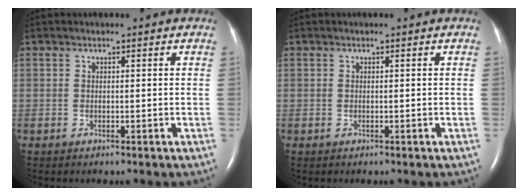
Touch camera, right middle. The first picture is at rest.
{"total": 0.0}